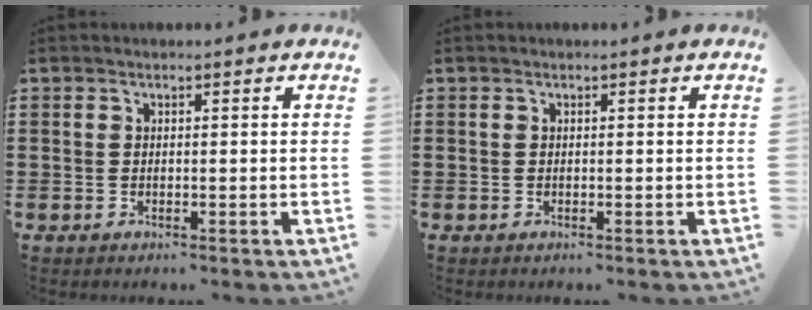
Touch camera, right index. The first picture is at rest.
{"total": 0.0}